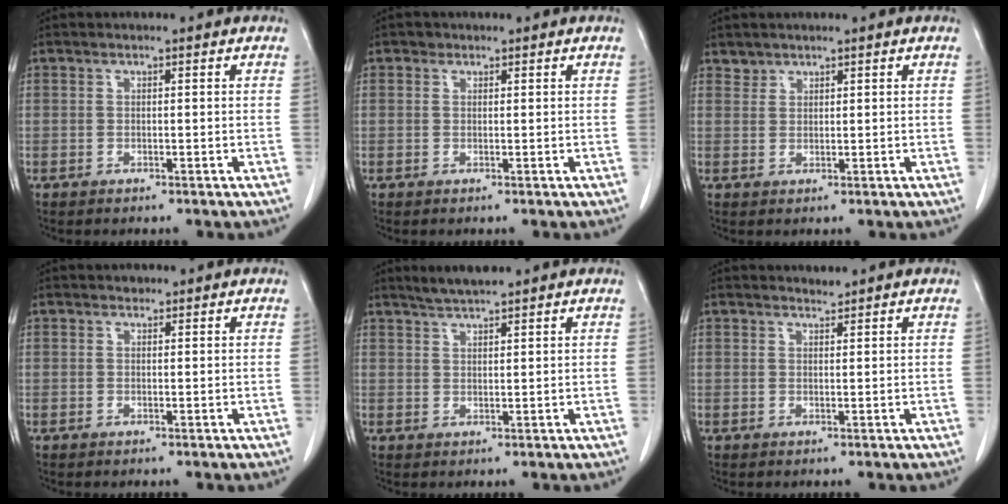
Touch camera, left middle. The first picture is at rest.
{"total": 0.7, "force": [0.5, 0.6, 0.0], "torque": [0.001, 0.003, 0.006]}
{"total": 1.4, "force": [1.2, 0.6, -0.3], "torque": [0.011, 0.004, 0.019]}
{"total": 0.6, "force": [0.5, 0.3, 0.0], "torque": [-0.005, 0.001, 0.007]}
{"total": 3.2, "force": [2.9, 0.1, 1.4], "torque": [-0.032, 0.006, 0.055]}
{"total": 0.9, "force": [0.8, -0.1, -0.2], "torque": [-0.008, -0.003, 0.017]}